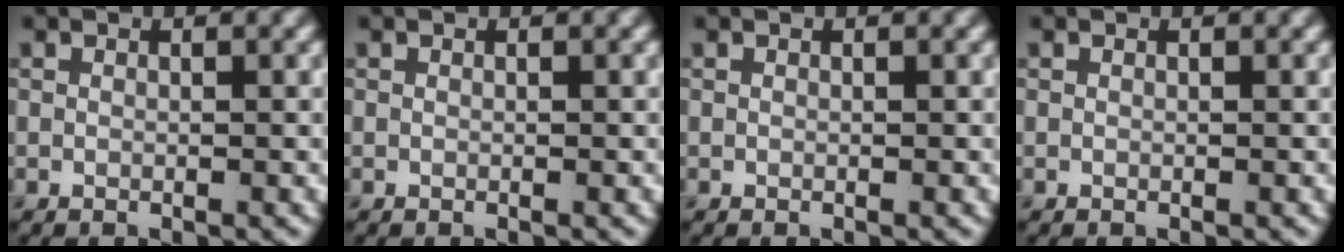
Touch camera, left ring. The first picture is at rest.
{"total": 0.0}
{"total": 0.0}
{"total": 0.0}